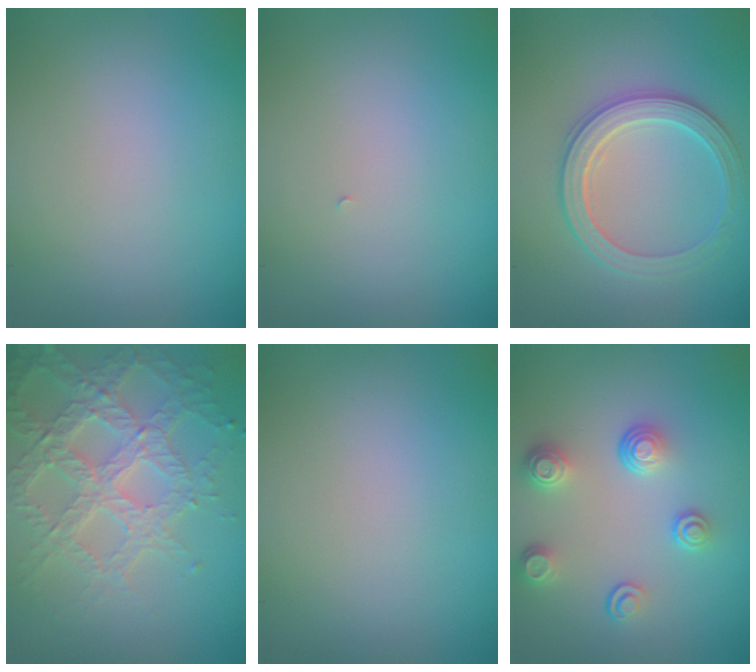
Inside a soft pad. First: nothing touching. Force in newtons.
{"total": 0.0}
{"total": 3.4, "press": 3.4, "slide": 0.7}
{"total": 5.8, "press": 4.8, "slide": 3.2}
{"total": 0.0}
{"total": 3.7, "press": 2.8, "slide": 2.4}